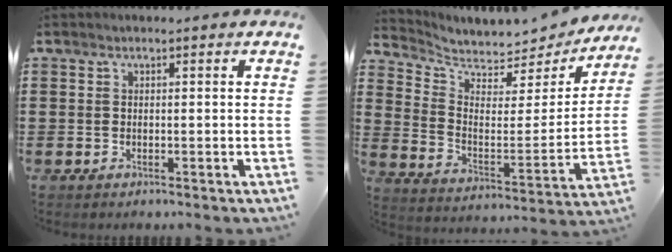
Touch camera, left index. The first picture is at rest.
{"total": 4.9, "force": [4.7, 1.1, 0.8], "torque": [-0.048, -0.044, 0.078]}